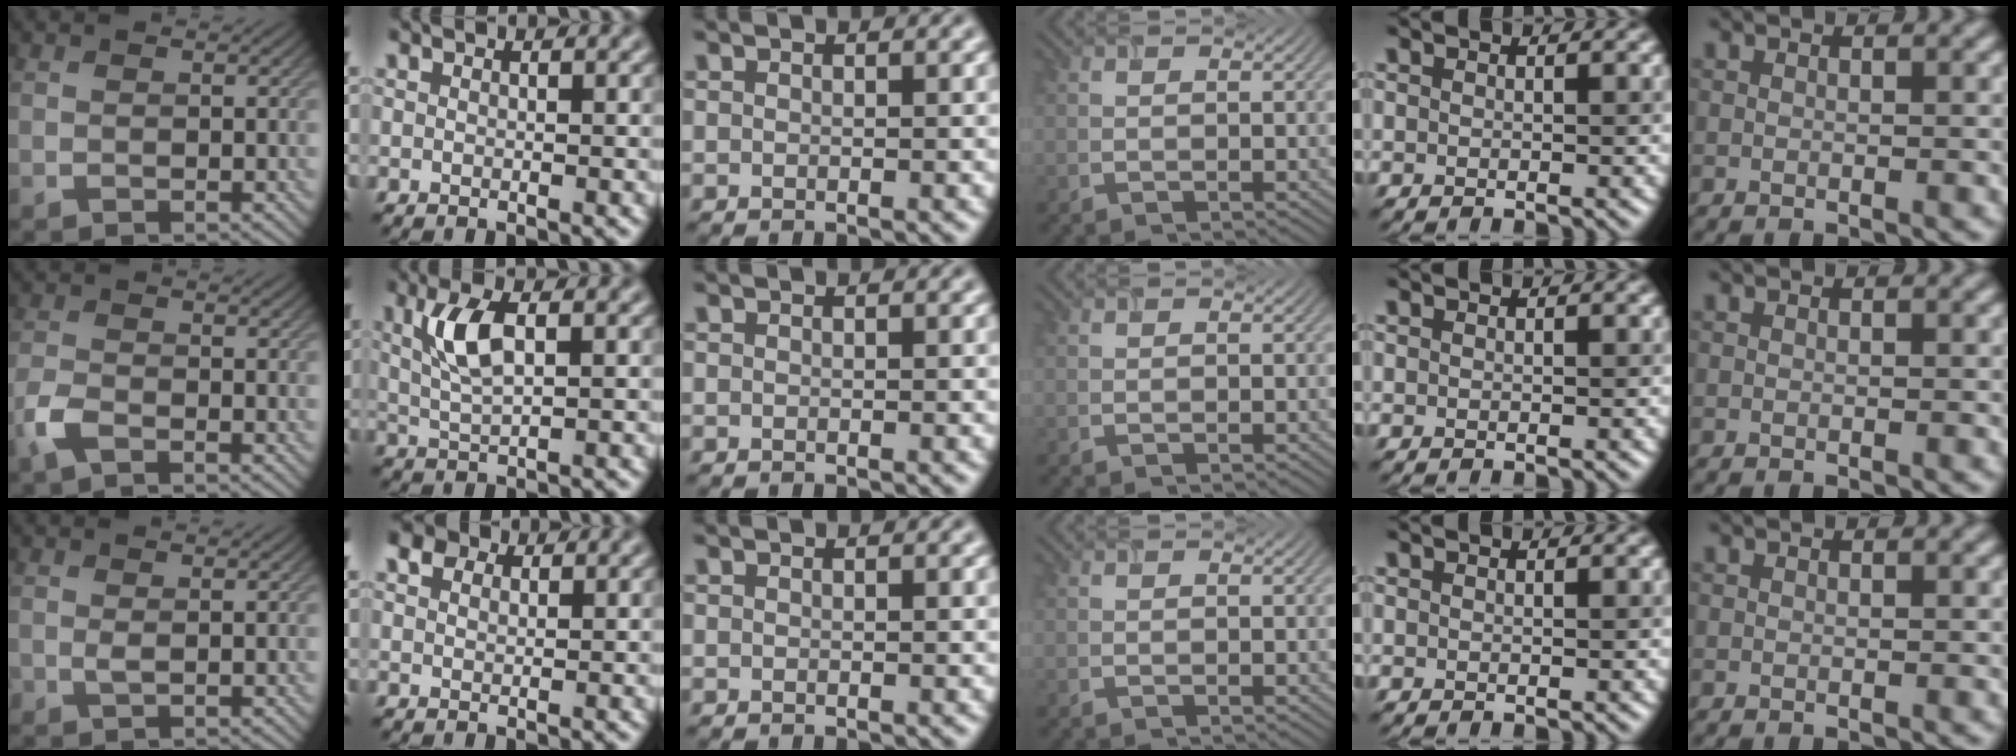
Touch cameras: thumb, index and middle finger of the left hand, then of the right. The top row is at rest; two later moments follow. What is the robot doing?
{"motion": "insert", "object": "airpods case & airpods"}